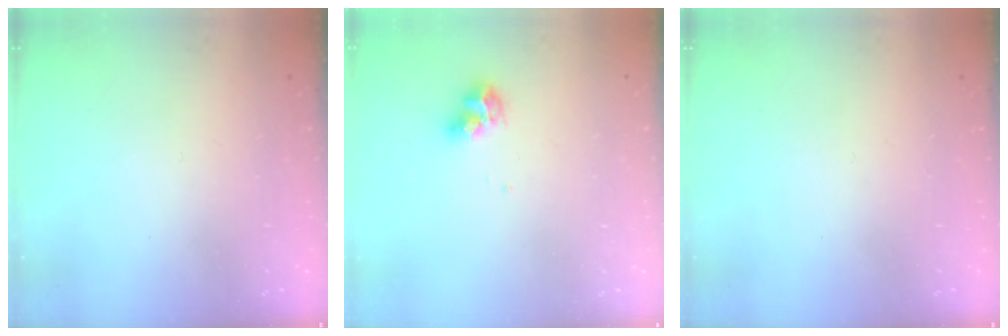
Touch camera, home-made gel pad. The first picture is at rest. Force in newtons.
{"total": 8.1, "press": 8.1, "slide": 0.8}
{"total": 0.0}